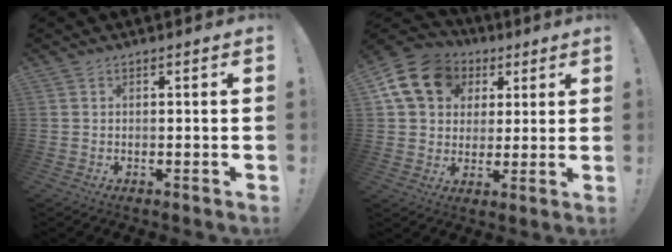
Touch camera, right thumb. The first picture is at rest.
{"total": 16.4, "force": [6.3, 12.9, 7.9], "torque": [-0.116, -0.021, 0.128]}